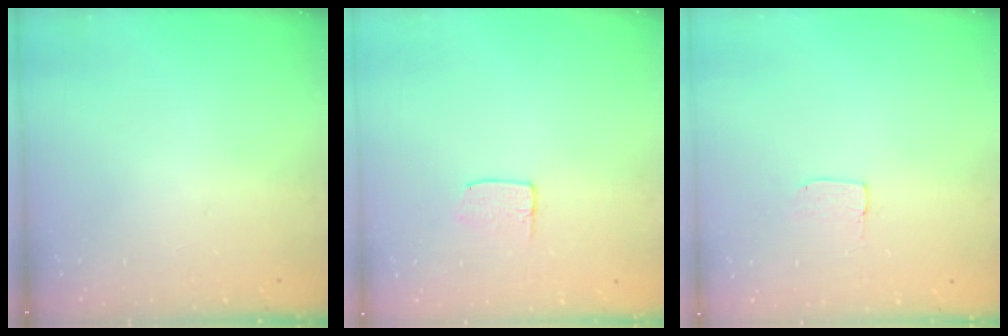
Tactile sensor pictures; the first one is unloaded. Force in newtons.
{"total": 3.6, "press": 3.6, "slide": 0.3}
{"total": 2.9, "press": 2.9, "slide": 0.2}